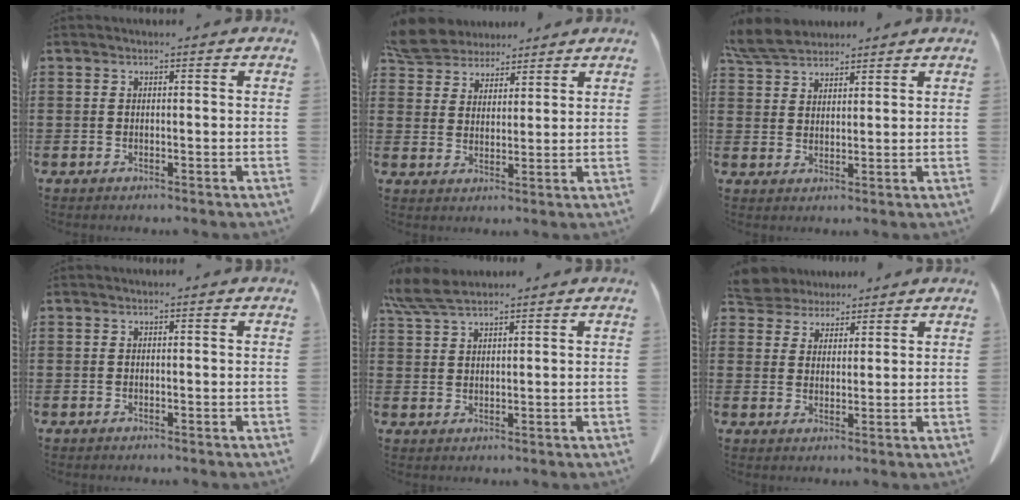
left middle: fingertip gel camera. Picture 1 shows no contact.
{"total": 6.5, "force": [5.9, 2.3, 1.3], "torque": [-0.052, -0.012, 0.113]}
{"total": 5.5, "force": [5.0, 1.5, 1.7], "torque": [-0.051, -0.006, 0.098]}
{"total": 0.0}
{"total": 5.2, "force": [4.3, 1.0, 2.7], "torque": [-0.064, -0.007, 0.082]}
{"total": 4.9, "force": [4.5, 1.7, 0.3], "torque": [-0.029, -0.013, 0.085]}